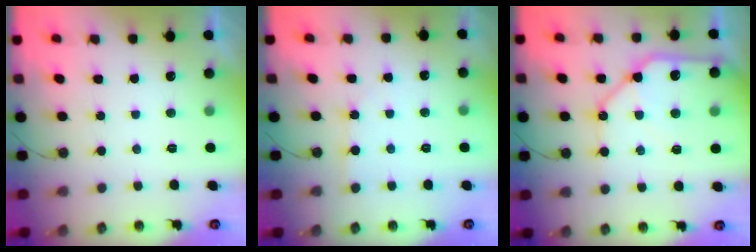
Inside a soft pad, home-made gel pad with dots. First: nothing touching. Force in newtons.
{"total": 3.1, "press": 3.1, "slide": 0.4}
{"total": 15.6, "press": 15.5, "slide": 1.9}